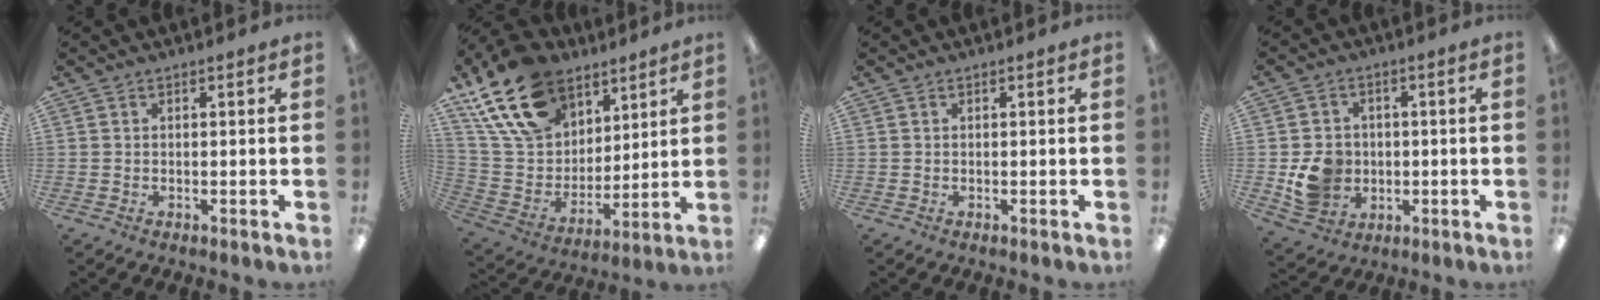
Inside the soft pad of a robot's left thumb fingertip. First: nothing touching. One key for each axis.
{"total": 21.6, "fx": 13.4, "fy": 13.5, "fz": 10.2, "tx": -0.213, "ty": -0.063, "tz": 0.252}
{"total": 0.0}
{"total": 8.6, "fx": -1.0, "fy": 7.7, "fz": 3.7, "tx": -0.069, "ty": 0.010, "tz": -0.011}